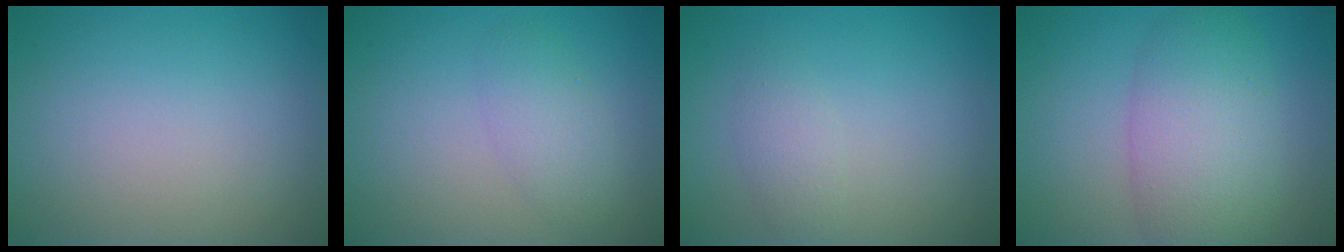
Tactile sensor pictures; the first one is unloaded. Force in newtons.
{"total": 2.4, "press": 2.4, "slide": 0.0}
{"total": 1.6, "press": 1.6, "slide": 0.1}
{"total": 6.8, "press": 6.8, "slide": 0.2}